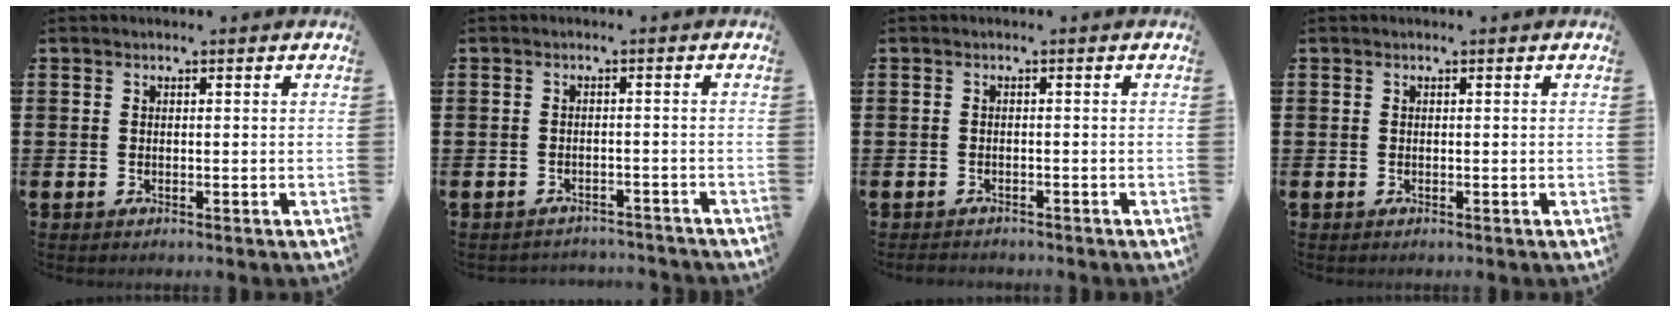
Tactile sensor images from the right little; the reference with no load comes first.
{"total": 1.6, "force": [-1.6, 0.0, -0.1], "torque": [-0.003, 0.002, -0.036]}
{"total": 0.8, "force": [-0.8, 0.1, 0.0], "torque": [-0.002, 0.000, -0.017]}
{"total": 0.0}